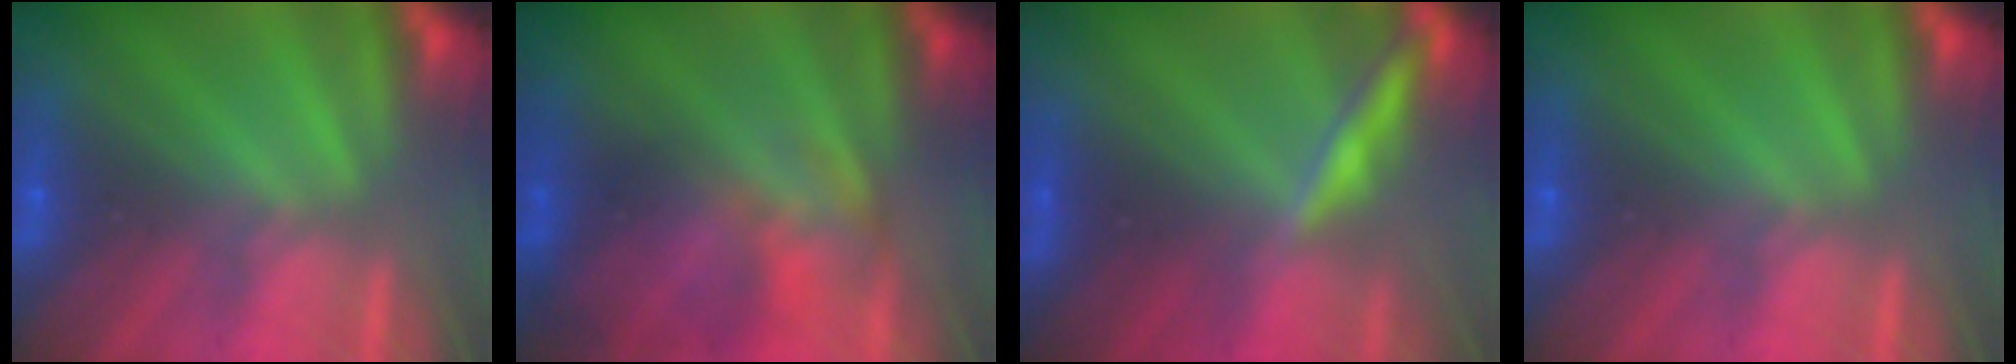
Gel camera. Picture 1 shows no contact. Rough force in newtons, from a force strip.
{"total": 3.9}
{"total": 2.0}
{"total": 0.0}